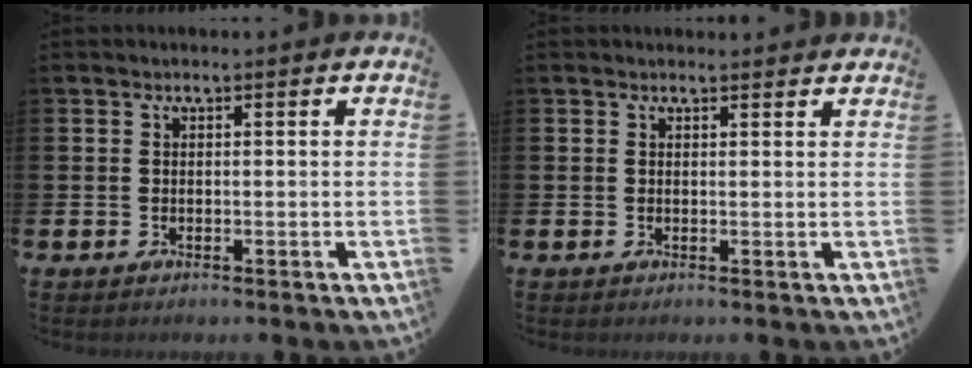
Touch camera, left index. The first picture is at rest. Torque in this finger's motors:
{"motor_torque": [0.25, -0.25, 0.03, -0.02]}